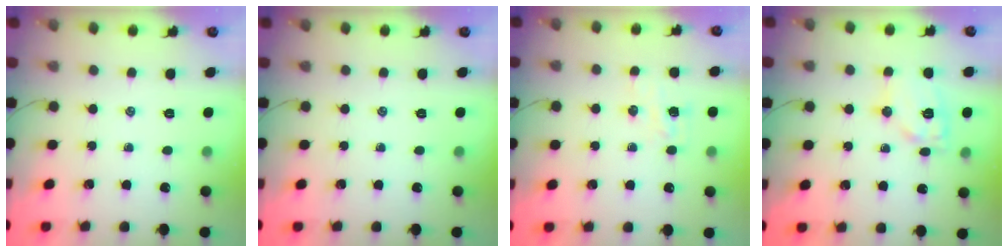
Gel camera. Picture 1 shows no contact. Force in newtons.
{"total": 0.0}
{"total": 4.1, "press": 4.0, "slide": 0.9}
{"total": 10.5, "press": 10.5, "slide": 0.6}